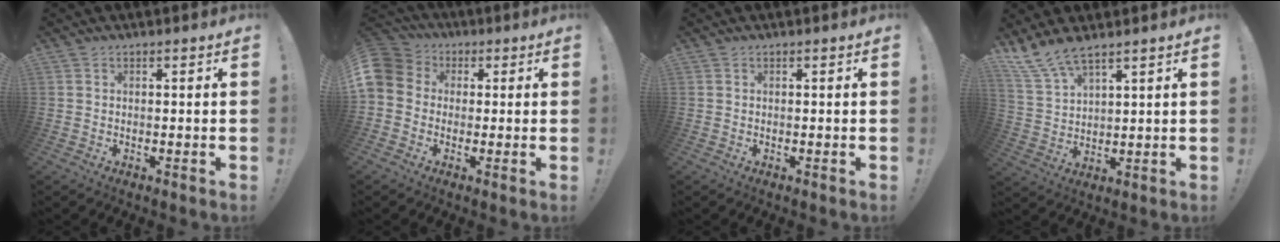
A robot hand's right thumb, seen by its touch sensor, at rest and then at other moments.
{"total": 7.6, "force": [-0.2, 6.9, 3.2], "torque": [-0.075, 0.014, 0.000]}
{"total": 0.0}
{"total": 7.7, "force": [6.6, 1.7, 3.7], "torque": [-0.090, -0.032, 0.127]}